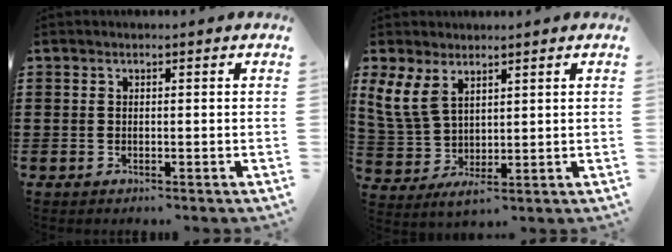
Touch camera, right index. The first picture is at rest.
{"total": 6.3, "force": [2.7, 3.5, 4.4], "torque": [-0.115, -0.005, 0.050]}